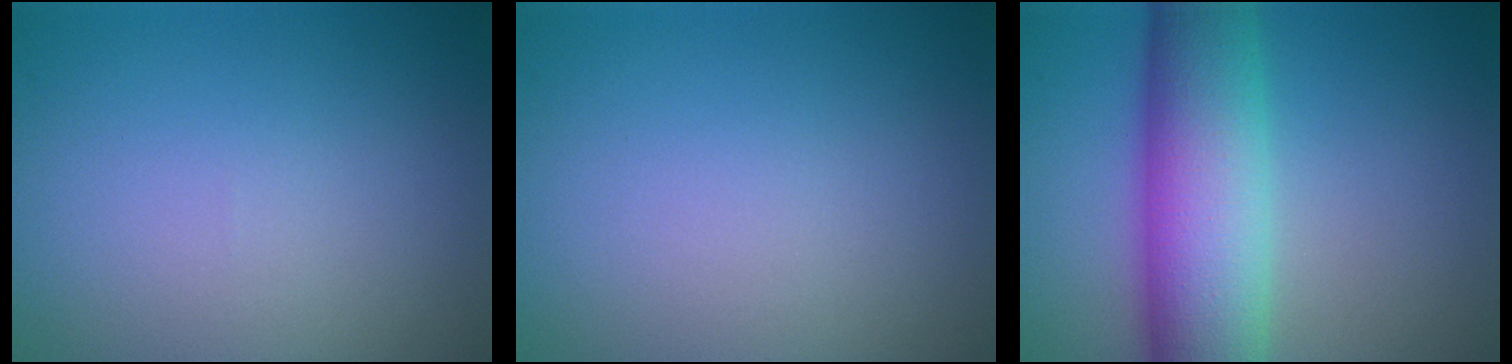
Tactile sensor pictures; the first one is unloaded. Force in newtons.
{"total": 0.0}
{"total": 10.3, "press": 10.3, "slide": 0.3}